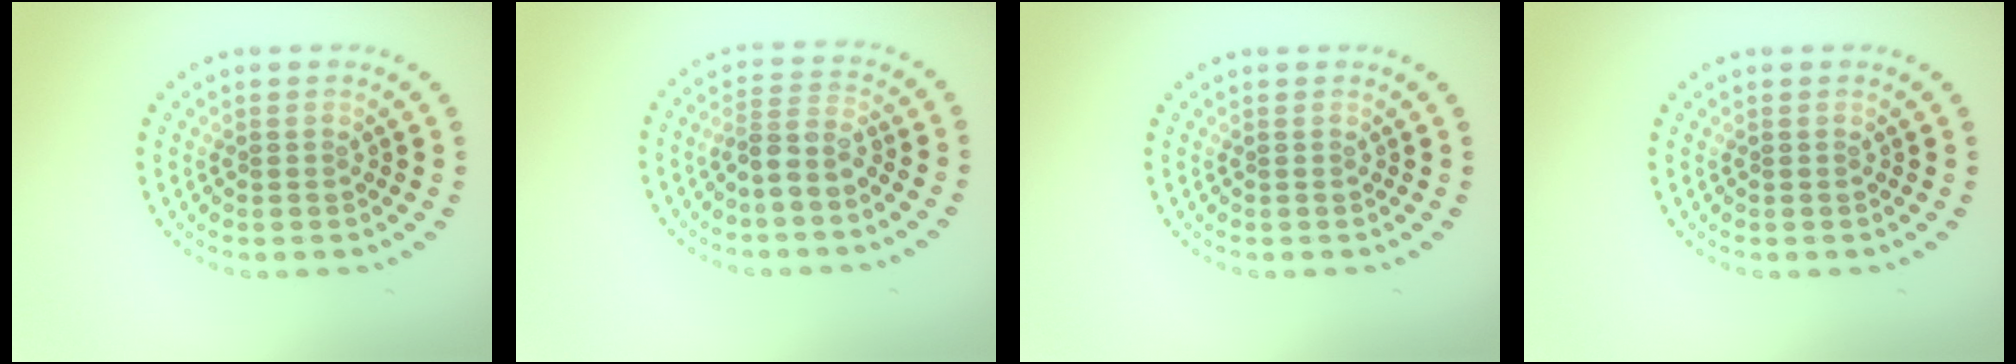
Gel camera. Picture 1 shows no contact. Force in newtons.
{"total": 2.7, "press": 2.1, "slide": 1.7}
{"total": 0.0}
{"total": 0.0}